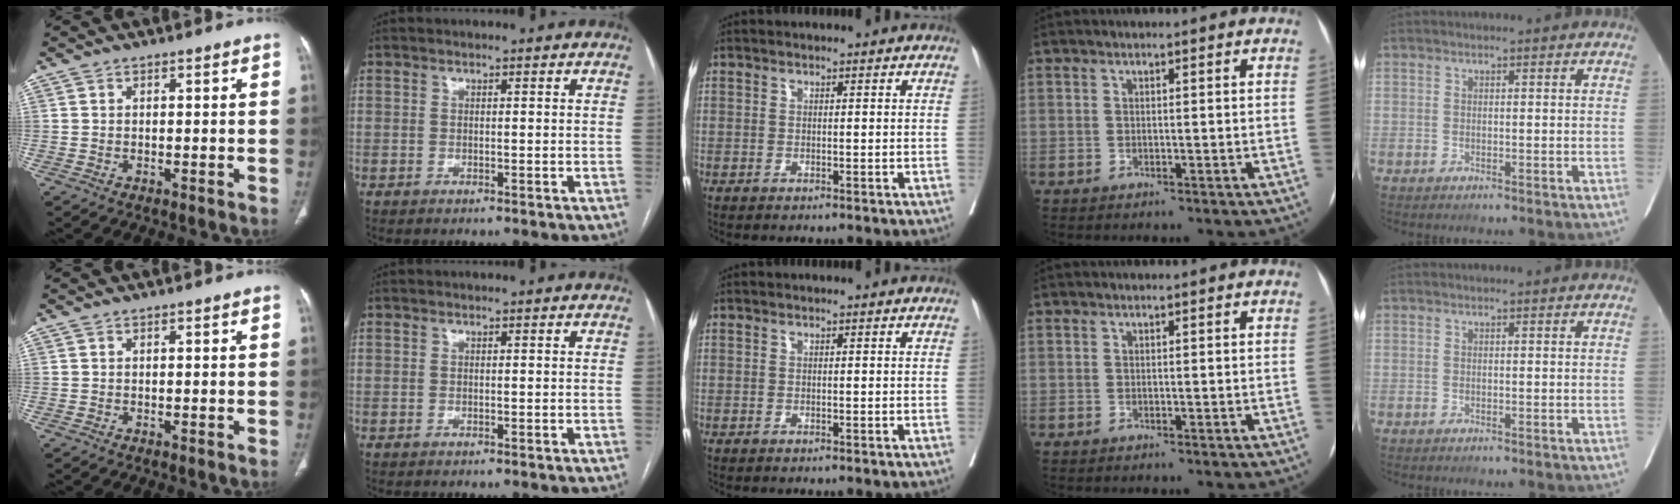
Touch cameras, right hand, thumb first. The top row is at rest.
{}